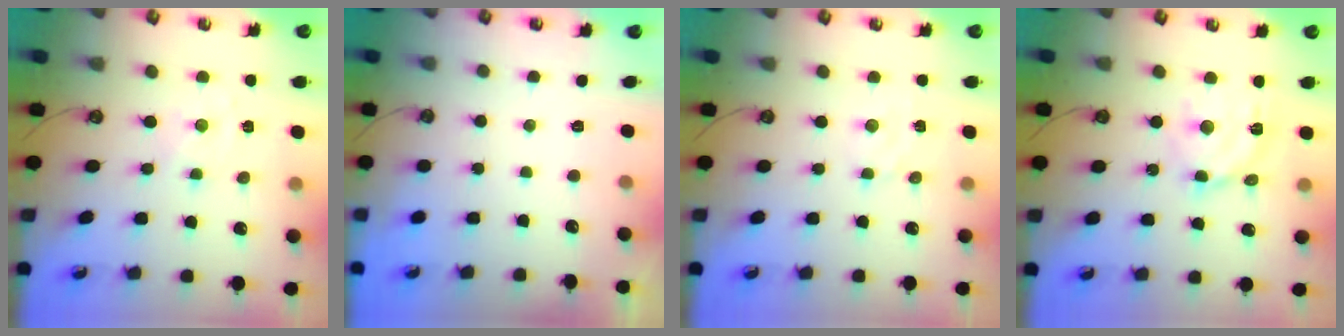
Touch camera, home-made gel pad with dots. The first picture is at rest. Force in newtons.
{"total": 0.0}
{"total": 2.7, "press": 2.7, "slide": 0.4}
{"total": 12.6, "press": 12.5, "slide": 1.0}